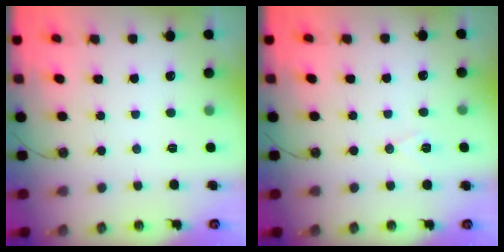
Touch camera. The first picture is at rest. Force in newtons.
{"total": 6.5, "press": 4.8, "slide": 4.4}